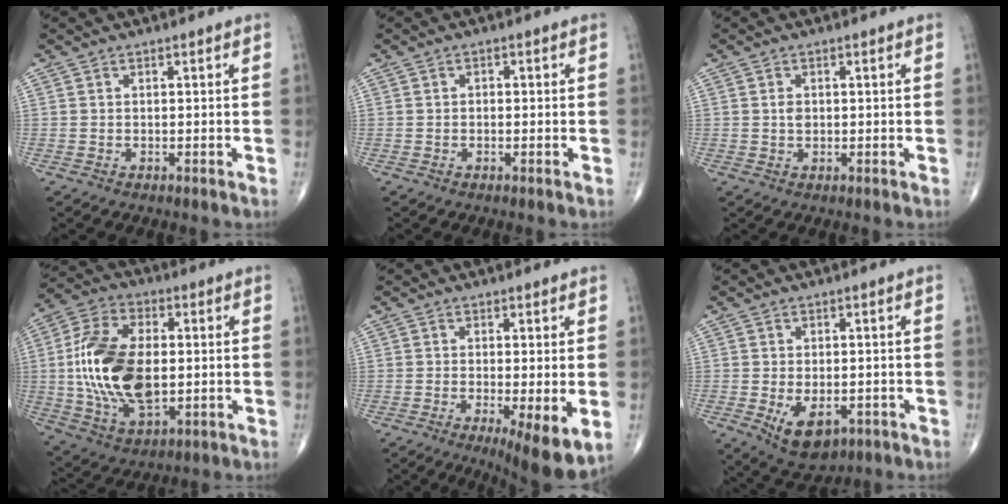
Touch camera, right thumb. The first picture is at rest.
{"total": 0.6, "force": [-0.1, 0.5, 0.4], "torque": [0.000, 0.002, -0.006]}
{"total": 1.4, "force": [0.2, 1.0, 1.0], "torque": [-0.013, 0.001, 0.003]}
{"total": 19.3, "force": [-0.1, 11.0, 15.9], "torque": [-0.311, 0.001, 0.005]}
{"total": 9.4, "force": [-2.7, 2.4, 8.7], "torque": [-0.133, -0.023, -0.039]}
{"total": 8.2, "force": [-2.7, 4.8, 6.0], "torque": [-0.083, 0.000, -0.027]}